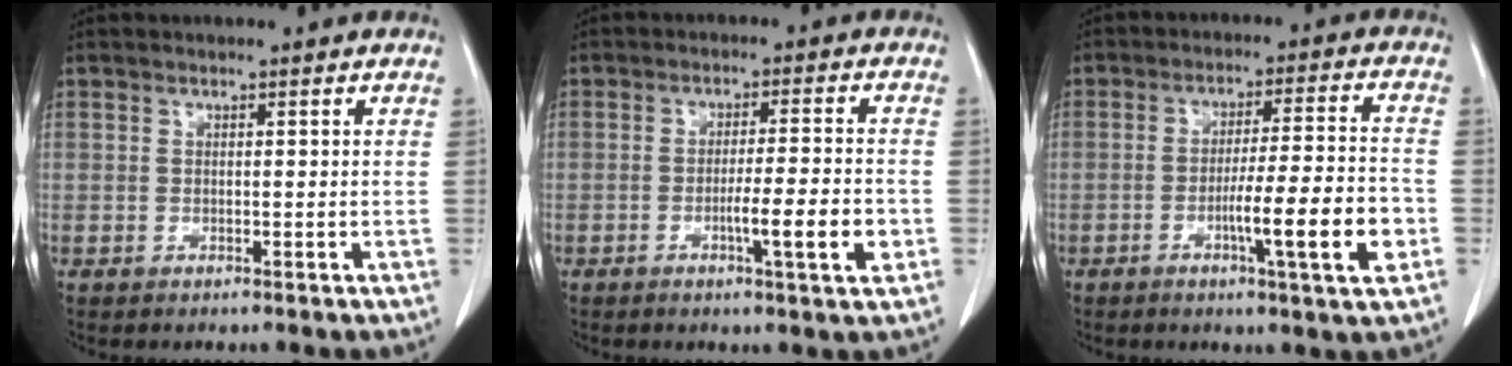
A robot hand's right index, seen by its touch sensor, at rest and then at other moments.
{"total": 7.0, "force": [-2.3, 0.1, 6.6], "torque": [-0.097, -0.006, -0.033]}
{"total": 10.9, "force": [-3.7, -0.1, 10.3], "torque": [-0.159, -0.007, -0.058]}